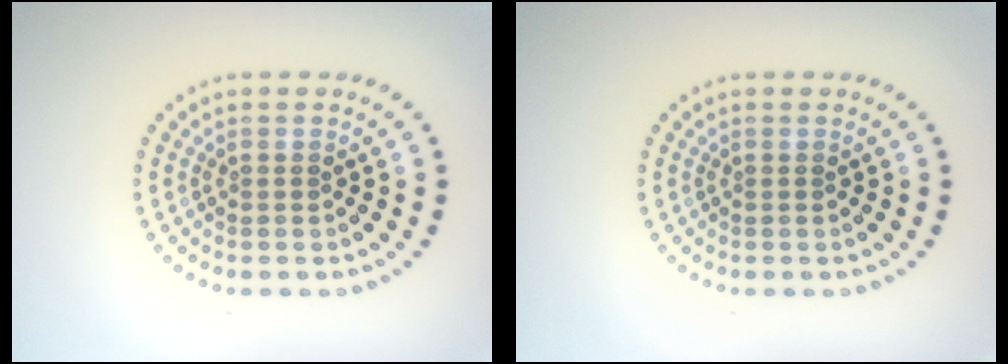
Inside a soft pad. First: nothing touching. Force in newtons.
{"total": 0.0}